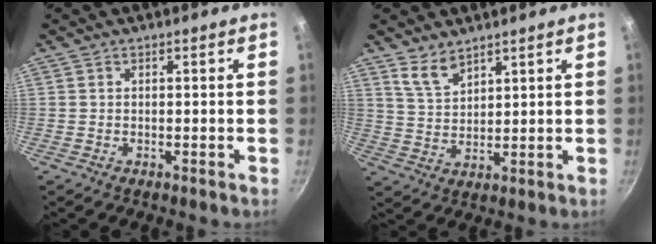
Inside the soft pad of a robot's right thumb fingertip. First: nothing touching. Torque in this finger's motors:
{"motor_torque": [-0.87, 1.59, 0.66, 0.47, 0.20]}